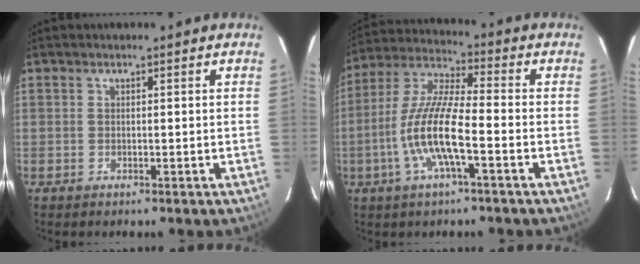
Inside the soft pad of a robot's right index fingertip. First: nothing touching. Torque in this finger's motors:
{"motor_torque": [0.69, -0.29, 1.05, 0.21]}